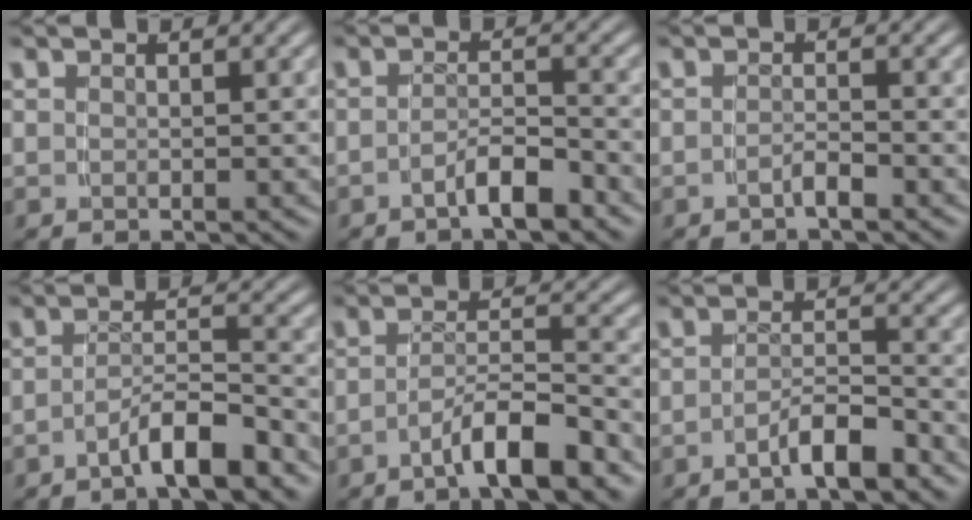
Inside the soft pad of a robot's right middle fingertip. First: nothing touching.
{"total": 3.0, "force": [-2.6, 0.0, 1.6], "torque": [-0.017, 0.000, -0.045]}
{"total": 1.5, "force": [-1.3, -0.4, 0.6], "torque": [-0.006, 0.002, -0.027]}
{"total": 4.3, "force": [-3.4, 0.6, 2.6], "torque": [-0.030, 0.002, -0.060]}
{"total": 4.6, "force": [-3.4, 0.5, 3.1], "torque": [-0.038, 0.000, -0.058]}
{"total": 3.6, "force": [-2.9, 0.3, 2.0], "torque": [-0.022, 0.000, -0.051]}